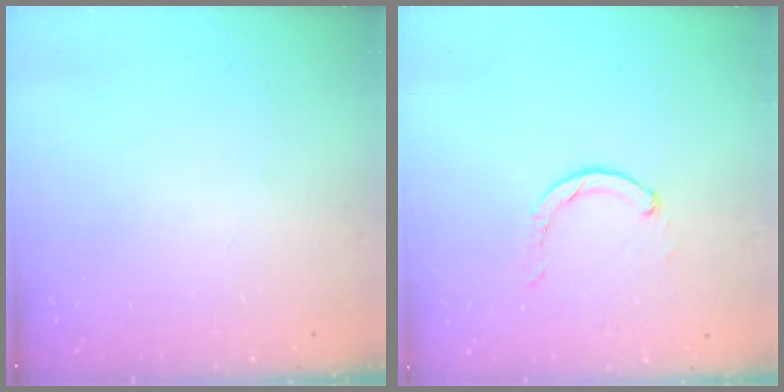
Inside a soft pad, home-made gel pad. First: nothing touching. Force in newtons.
{"total": 1.9, "press": 1.9, "slide": 0.3}